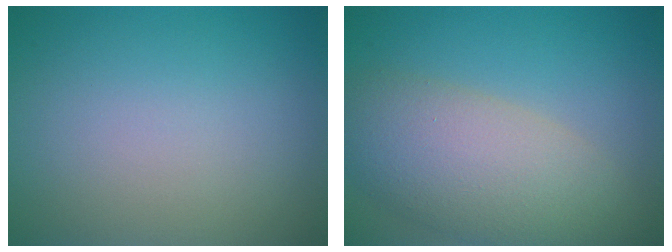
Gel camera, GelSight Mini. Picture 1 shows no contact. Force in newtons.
{"total": 7.7, "press": 7.7, "slide": 0.5}